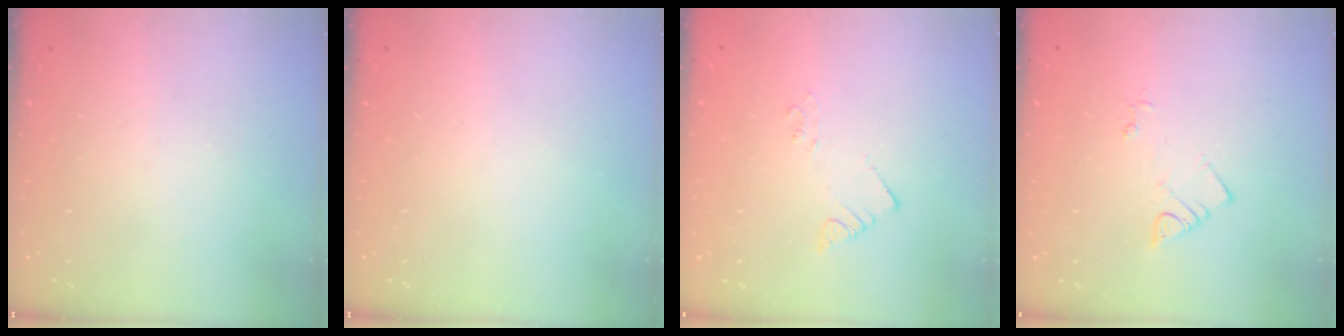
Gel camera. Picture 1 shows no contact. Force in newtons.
{"total": 0.0}
{"total": 2.2, "press": 2.2, "slide": 0.1}
{"total": 3.1, "press": 3.0, "slide": 0.4}